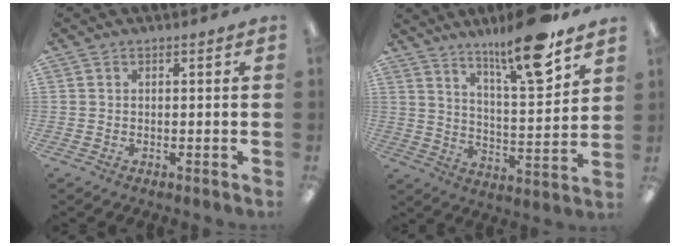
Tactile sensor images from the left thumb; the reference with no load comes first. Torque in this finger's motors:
{"motor_torque": [0.26, 0.27, 1.49, -1.28, 0.28]}